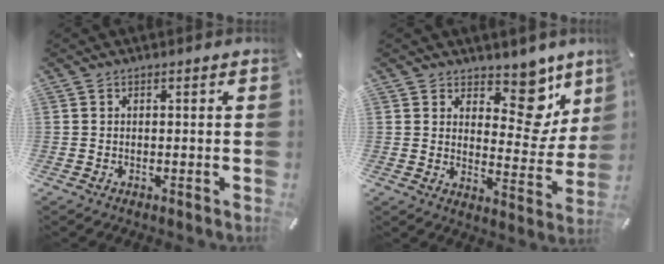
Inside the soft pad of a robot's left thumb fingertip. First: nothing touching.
{"total": 11.8, "force": [7.9, 6.6, 5.8], "torque": [-0.057, -0.075, 0.137]}